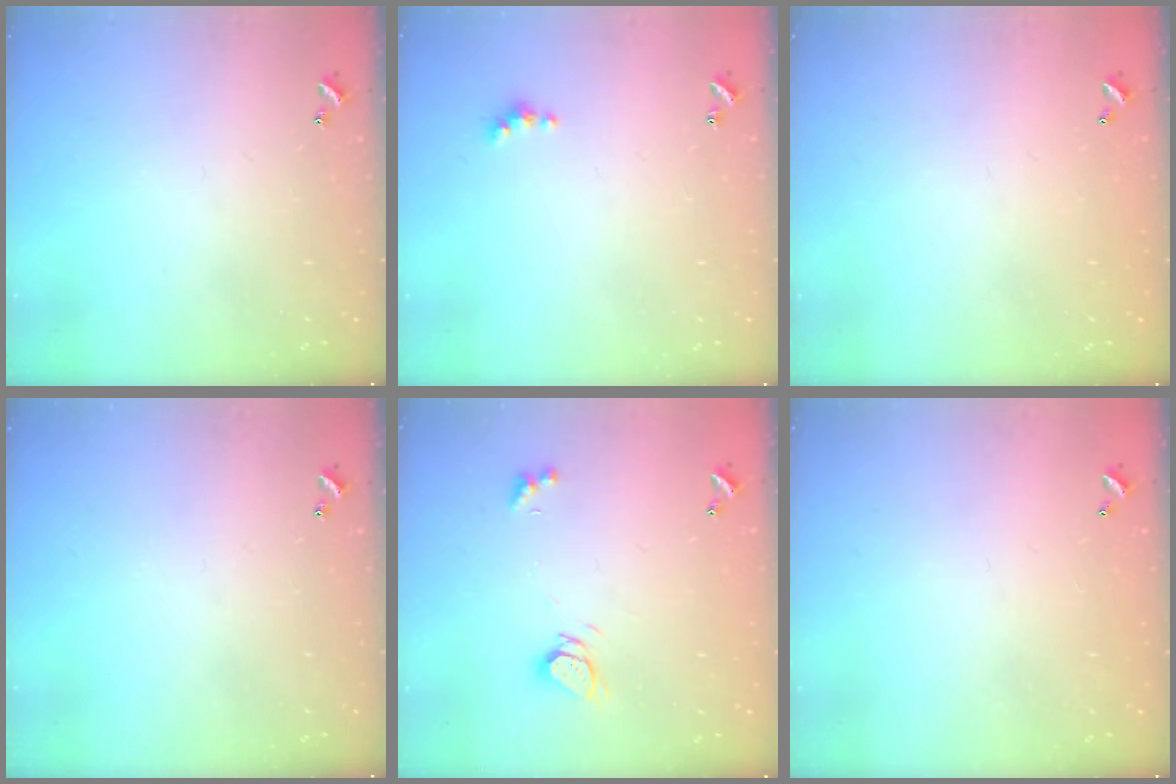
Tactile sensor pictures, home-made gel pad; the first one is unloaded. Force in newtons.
{"total": 2.0, "press": 2.0, "slide": 0.5}
{"total": 2.8, "press": 2.8, "slide": 0.1}
{"total": 0.0}
{"total": 3.5, "press": 3.5, "slide": 0.3}
{"total": 2.9, "press": 2.9, "slide": 0.1}